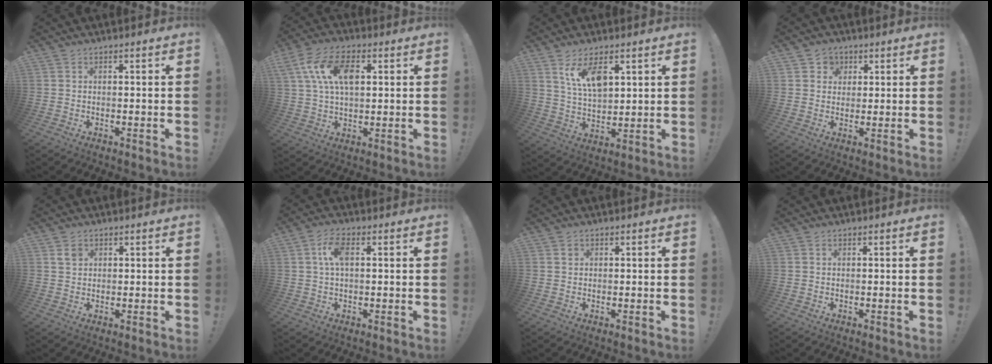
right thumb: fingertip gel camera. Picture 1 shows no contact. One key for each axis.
{"total": 13.4, "fx": 4.0, "fy": 7.8, "fz": 10.1, "tx": -0.183, "ty": 0.005, "tz": 0.073}
{"total": 10.1, "fx": 5.5, "fy": 4.9, "fz": 6.9, "tx": -0.124, "ty": -0.021, "tz": 0.102}
{"total": 4.5, "fx": 1.6, "fy": 4.2, "fz": 0.8, "tx": -0.008, "ty": -0.008, "tz": 0.029}
{"total": 2.7, "fx": 1.4, "fy": 2.0, "fz": 1.1, "tx": -0.016, "ty": 0.000, "tz": 0.026}
{"total": 5.9, "fx": 1.1, "fy": 2.8, "fz": 5.0, "tx": -0.092, "ty": 0.009, "tz": 0.019}
{"total": 1.1, "fx": 0.6, "fy": 0.9, "fz": 0.2, "tx": 0.005, "ty": -0.001, "tz": 0.009}
{"total": 0.0}